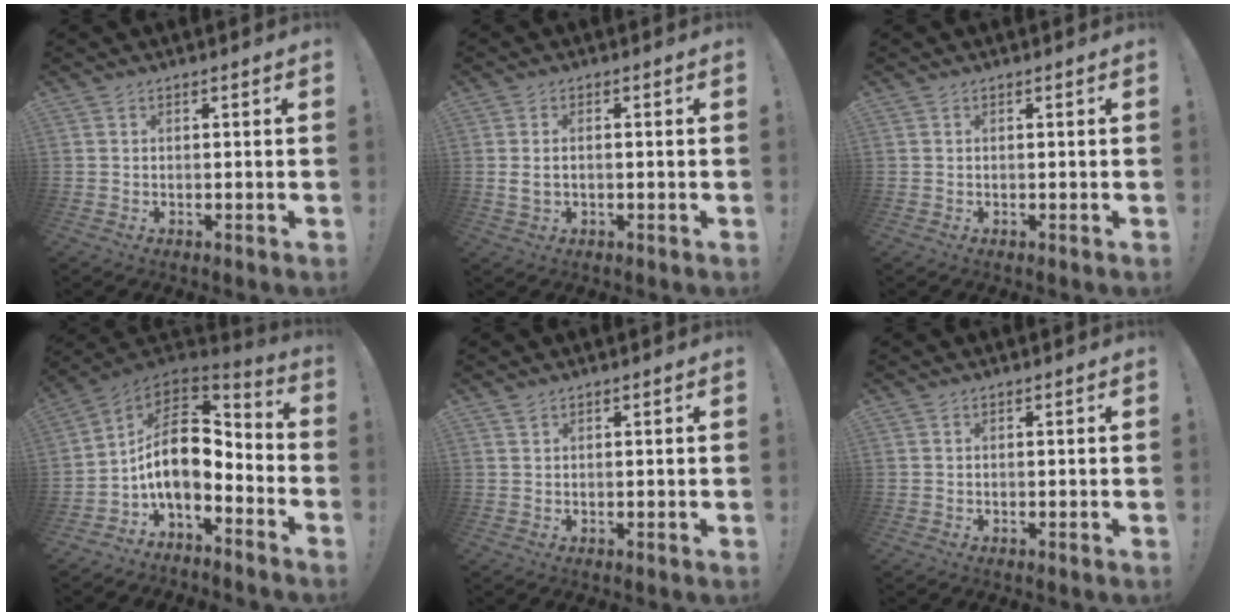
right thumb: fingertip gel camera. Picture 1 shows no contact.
{"total": 2.7, "force": [0.1, 1.5, 2.2], "torque": [-0.033, 0.002, 0.001]}
{"total": 0.0}
{"total": 15.2, "force": [0.7, 9.0, 12.2], "torque": [-0.212, -0.003, 0.015]}
{"total": 0.9, "force": [0.8, 0.3, 0.3], "torque": [-0.004, -0.002, 0.015]}
{"total": 0.0}